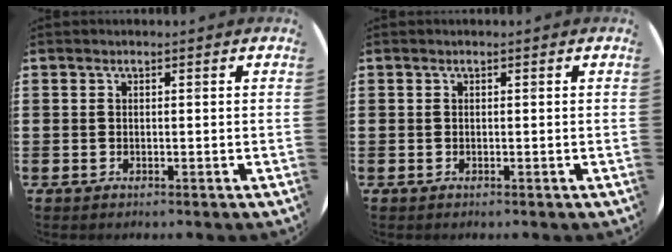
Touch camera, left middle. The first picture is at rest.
{"total": 0.0}